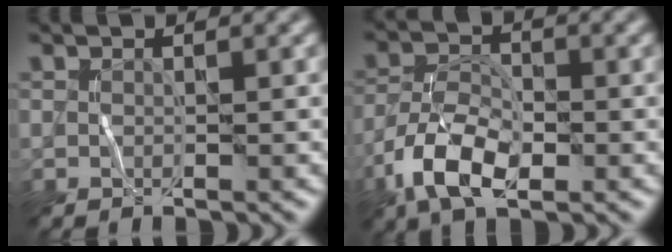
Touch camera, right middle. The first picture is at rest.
{"total": 6.6, "force": [-3.2, 3.2, 4.7], "torque": [-0.094, -0.002, -0.068]}